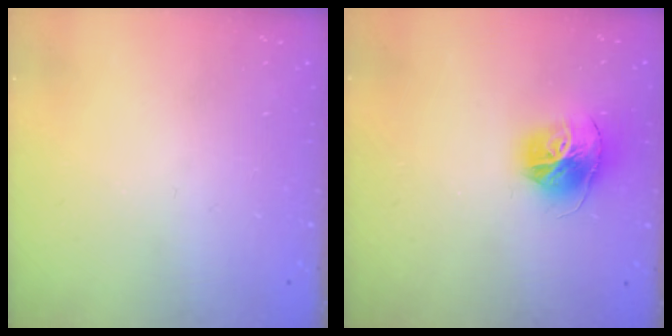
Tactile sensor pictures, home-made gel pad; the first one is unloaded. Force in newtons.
{"total": 14.8, "press": 14.7, "slide": 1.6}